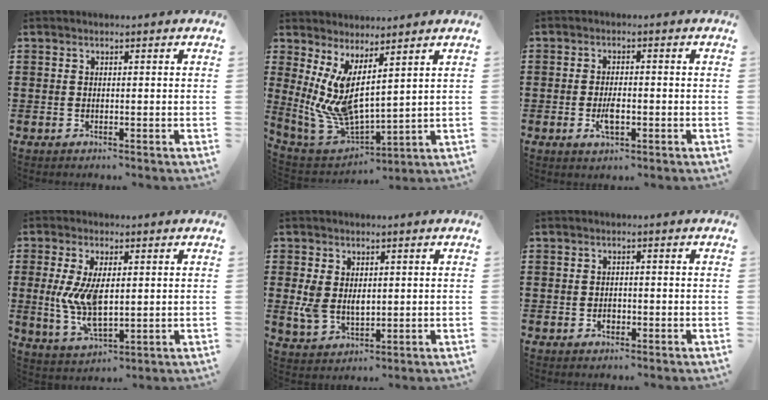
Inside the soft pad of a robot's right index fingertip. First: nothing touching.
{"total": 6.6, "force": [1.6, 2.6, 5.9], "torque": [-0.165, -0.049, 0.021]}
{"total": 3.4, "force": [-1.0, 1.3, 2.9], "torque": [-0.059, 0.001, -0.019]}
{"total": 8.2, "force": [0.4, 3.8, 7.3], "torque": [-0.171, -0.005, 0.001]}
{"total": 4.5, "force": [0.6, 3.1, 3.2], "torque": [-0.074, 0.006, 0.008]}
{"total": 1.4, "force": [-0.6, 0.9, 0.8], "torque": [-0.018, -0.001, -0.011]}